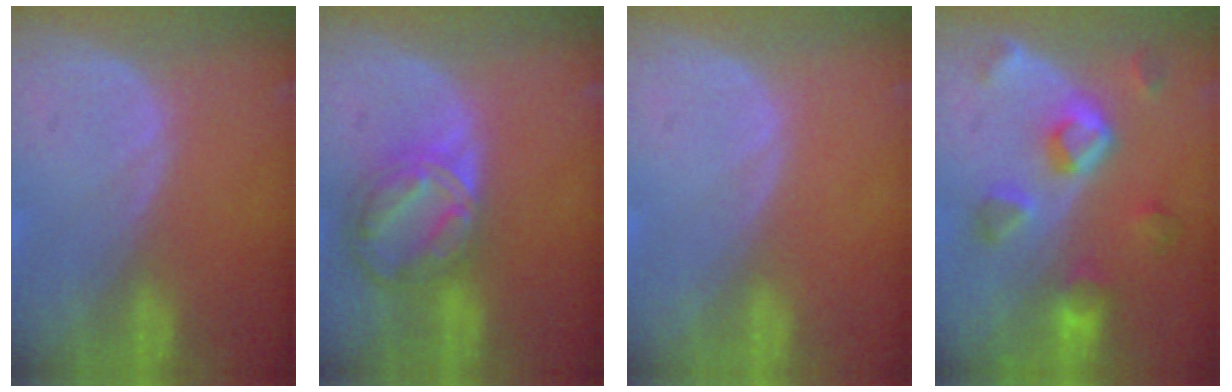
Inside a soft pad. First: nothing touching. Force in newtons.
{"total": 8.5, "press": 7.2, "slide": 4.5}
{"total": 0.0}
{"total": 7.8, "press": 7.0, "slide": 3.4}